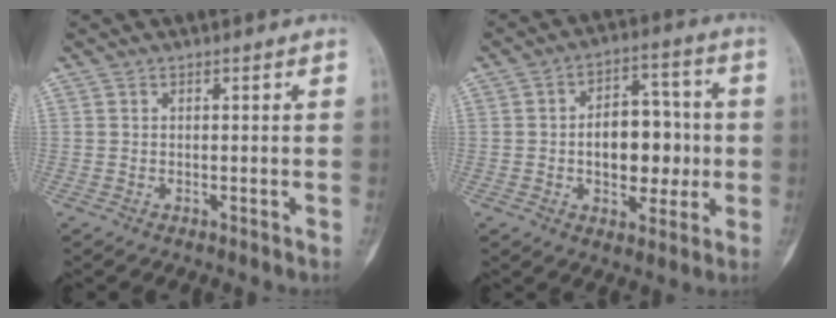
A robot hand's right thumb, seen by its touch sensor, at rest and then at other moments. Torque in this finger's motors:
{"motor_torque": [1.67, 1.68, 0.65, -0.59, 0.03]}